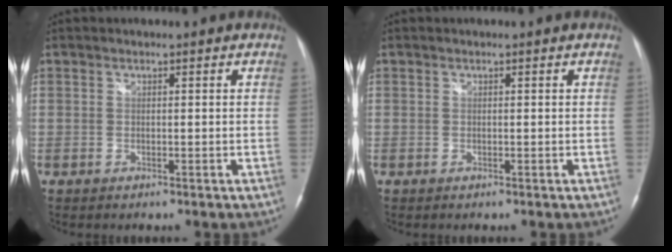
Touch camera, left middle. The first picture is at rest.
{"total": 0.0}